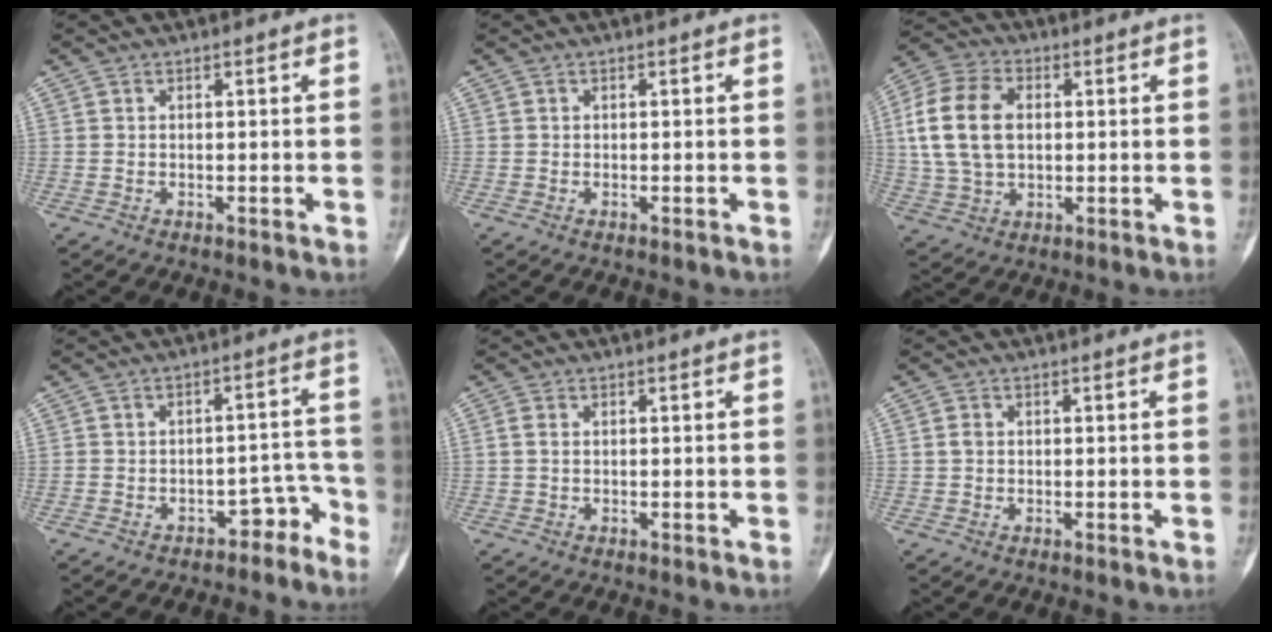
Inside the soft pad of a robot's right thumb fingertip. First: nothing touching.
{"total": 0.0}
{"total": 14.2, "force": [1.8, 9.5, 10.4], "torque": [-0.196, 0.009, 0.032]}
{"total": 5.2, "force": [-4.0, 3.0, 1.5], "torque": [0.009, 0.072, -0.054]}
{"total": 1.3, "force": [0.1, 0.8, 0.9], "torque": [-0.022, 0.001, 0.000]}
{"total": 1.4, "force": [0.1, 1.1, 0.7], "torque": [-0.011, 0.002, 0.000]}